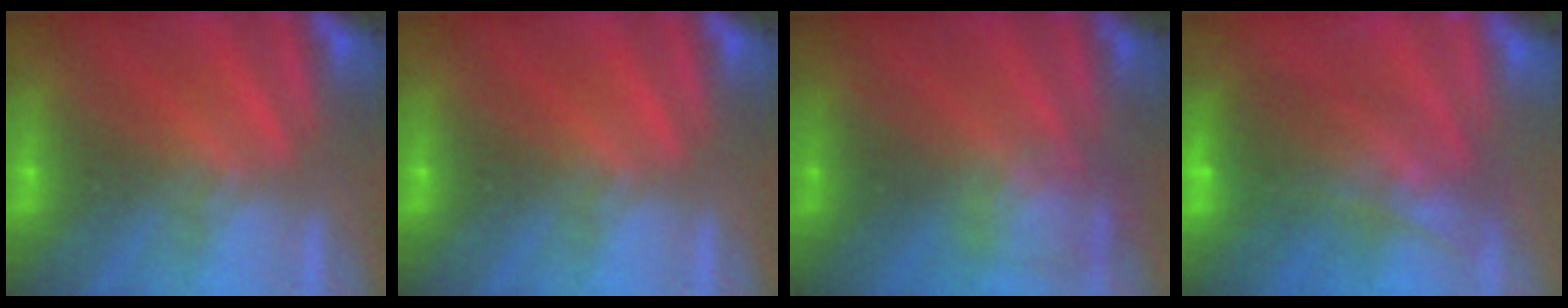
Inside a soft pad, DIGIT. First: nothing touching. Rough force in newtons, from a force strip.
{"total": 0.0}
{"total": 2.2}
{"total": 5.6}